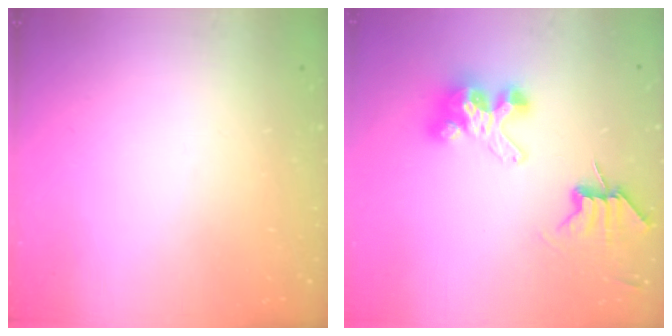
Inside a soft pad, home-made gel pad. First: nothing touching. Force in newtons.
{"total": 7.1, "press": 7.1, "slide": 0.7}